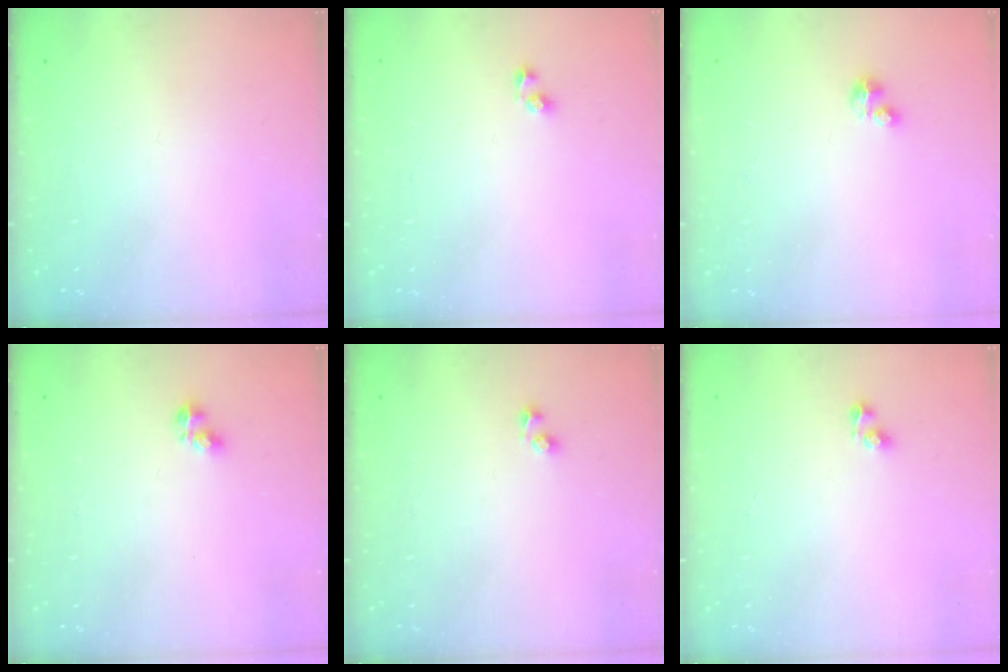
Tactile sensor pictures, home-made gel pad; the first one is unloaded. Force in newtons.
{"total": 2.7, "press": 2.6, "slide": 0.6}
{"total": 2.1, "press": 2.1, "slide": 0.2}
{"total": 4.8, "press": 4.8, "slide": 0.6}
{"total": 2.6, "press": 2.3, "slide": 1.2}
{"total": 2.5, "press": 2.2, "slide": 1.3}